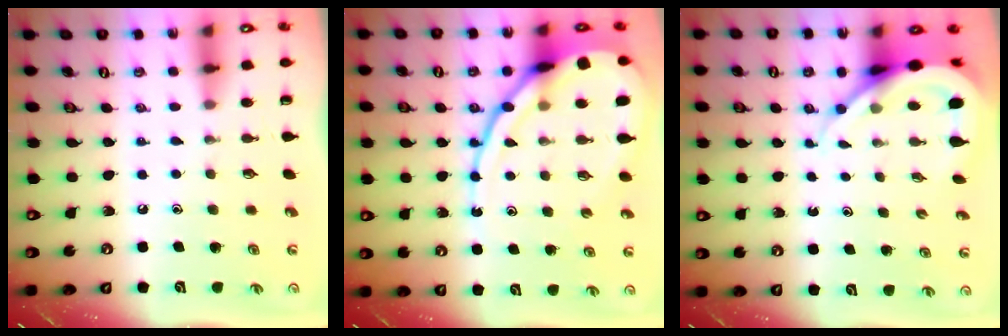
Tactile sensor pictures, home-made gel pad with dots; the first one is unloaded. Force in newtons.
{"total": 16.9, "press": 16.8, "slide": 1.5}
{"total": 8.8, "press": 8.7, "slide": 1.0}